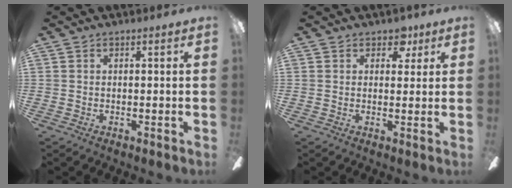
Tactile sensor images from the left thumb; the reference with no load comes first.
{"total": 4.4, "force": [2.7, 2.8, 1.9], "torque": [-0.011, -0.007, 0.045]}